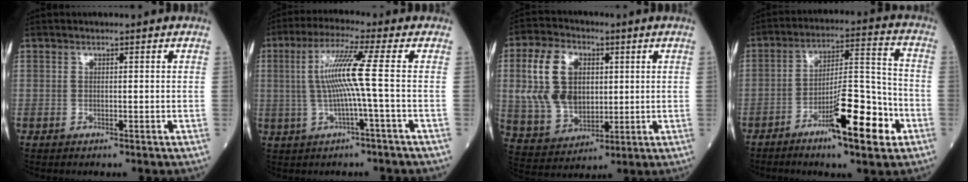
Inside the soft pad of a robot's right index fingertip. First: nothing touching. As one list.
[{"total": 7.9, "force": [0.2, -1.4, 7.7], "torque": [-0.157, 0.012, 0.010]}, {"total": 12.3, "force": [2.8, 8.2, 8.6], "torque": [-0.201, 0.022, 0.063]}, {"total": 12.9, "force": [-6.1, 2.1, 11.1], "torque": [-0.180, 0.005, -0.098]}]